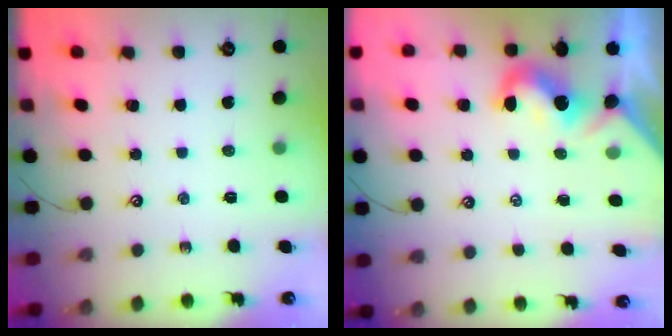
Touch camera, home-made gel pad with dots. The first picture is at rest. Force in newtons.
{"total": 2.0, "press": 2.0, "slide": 0.4}